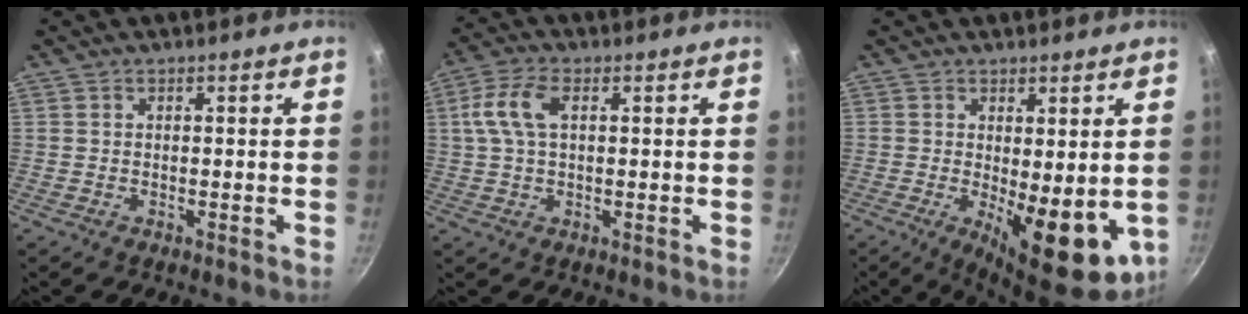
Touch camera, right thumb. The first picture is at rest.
{"total": 7.3, "force": [1.6, 3.9, 5.9], "torque": [-0.120, 0.016, 0.027]}
{"total": 11.9, "force": [-1.6, 4.6, 10.9], "torque": [-0.124, -0.010, -0.007]}